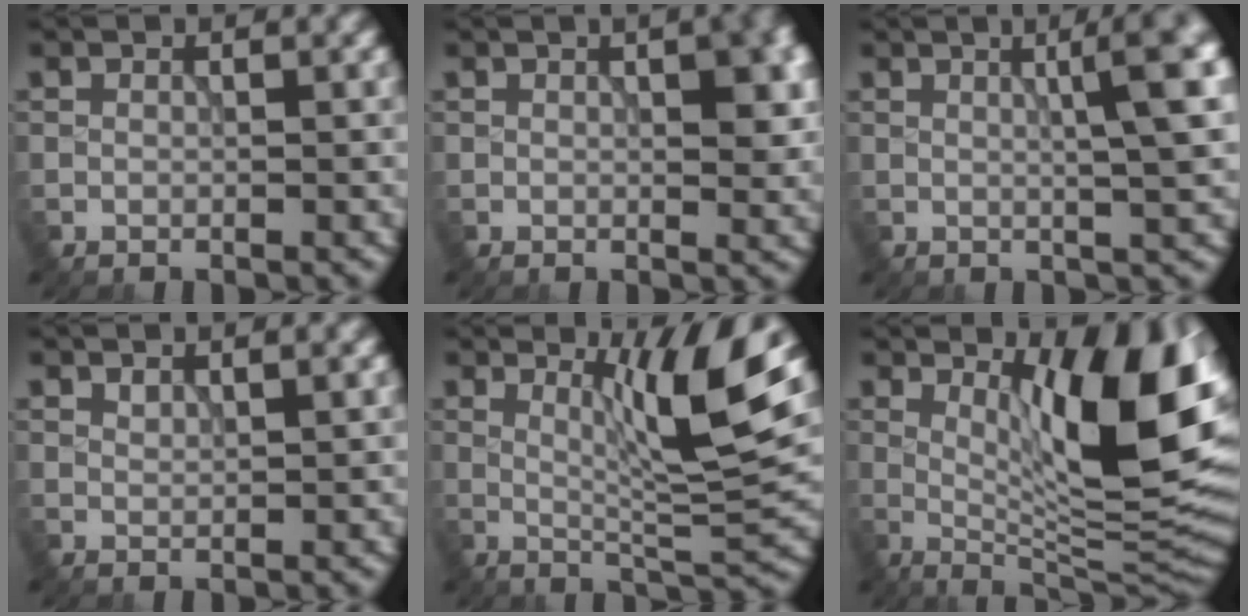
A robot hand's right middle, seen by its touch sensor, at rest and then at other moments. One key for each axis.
{"total": 4.8, "fx": 1.0, "fy": 2.0, "fz": 4.3, "tx": -0.044, "ty": 0.004, "tz": 0.018}
{"total": 5.8, "fx": 1.4, "fy": 1.0, "fz": 5.5, "tx": -0.052, "ty": 0.019, "tz": 0.020}
{"total": 0.8, "fx": 0.8, "fy": 0.0, "fz": 0.1, "tx": -0.006, "ty": 0.001, "tz": 0.016}
{"total": 7.3, "fx": 2.6, "fy": 0.8, "fz": 6.8, "tx": -0.108, "ty": -0.005, "tz": 0.046}
{"total": 12.6, "fx": 3.2, "fy": 3.5, "fz": 11.6, "tx": -0.165, "ty": -0.005, "tz": 0.054}